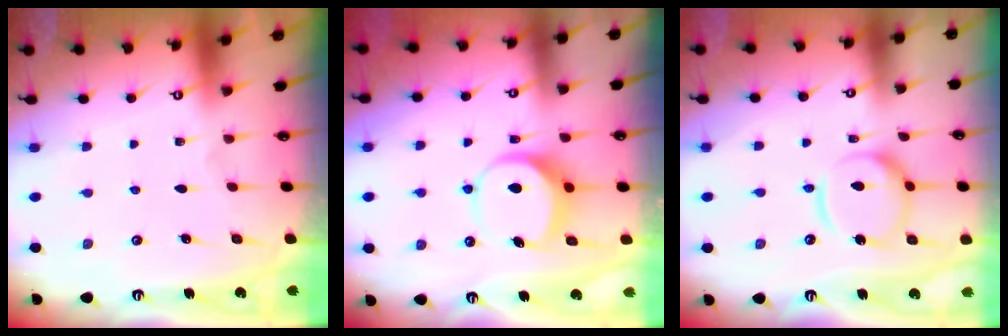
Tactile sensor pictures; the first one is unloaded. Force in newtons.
{"total": 9.4, "press": 9.4, "slide": 0.4}
{"total": 13.1, "press": 13.0, "slide": 1.3}